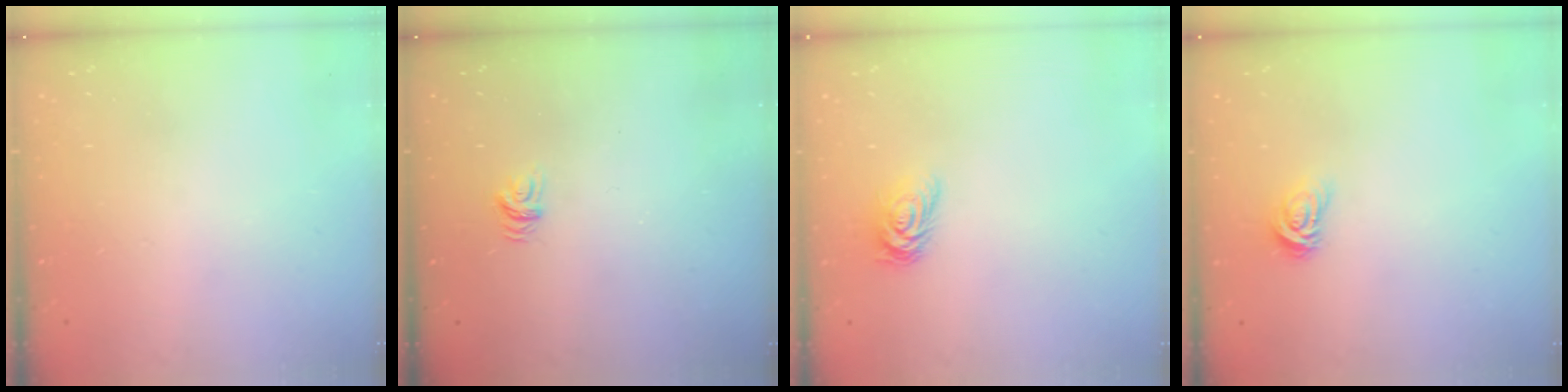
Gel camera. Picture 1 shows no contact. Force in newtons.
{"total": 4.1, "press": 4.1, "slide": 0.1}
{"total": 4.6, "press": 4.6, "slide": 0.7}
{"total": 3.8, "press": 3.8, "slide": 0.2}